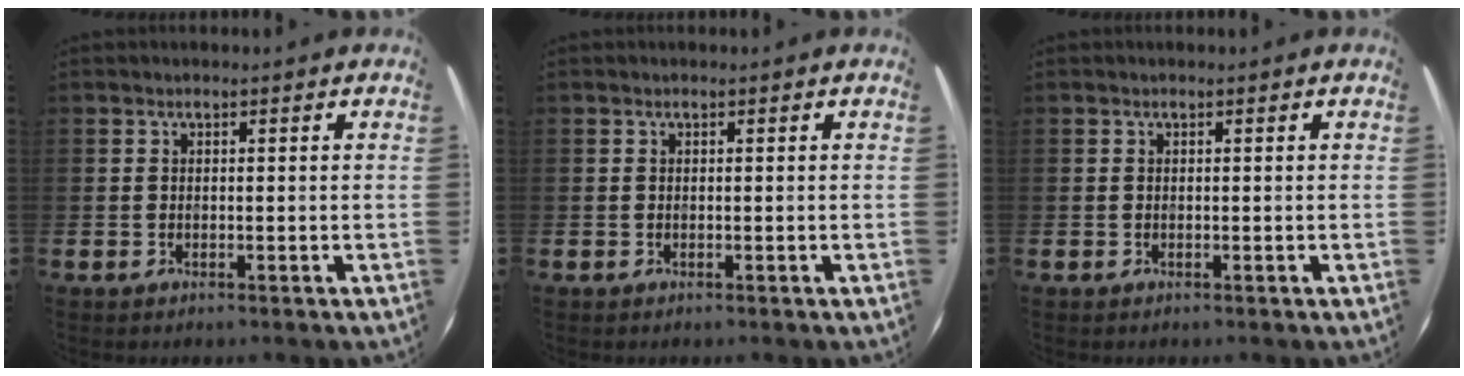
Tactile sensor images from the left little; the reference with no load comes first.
{"total": 0.0}
{"total": 0.0}